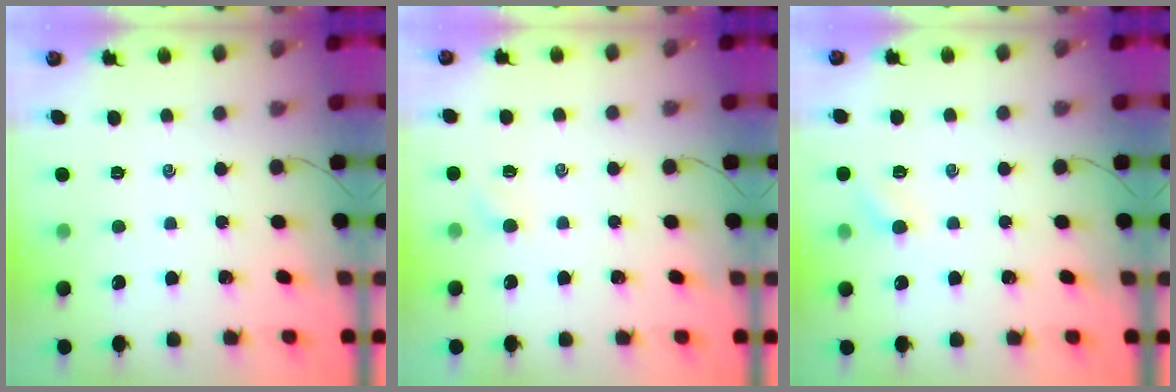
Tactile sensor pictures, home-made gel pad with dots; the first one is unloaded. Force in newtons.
{"total": 2.6, "press": 2.5, "slide": 0.8}
{"total": 4.9, "press": 4.8, "slide": 1.2}